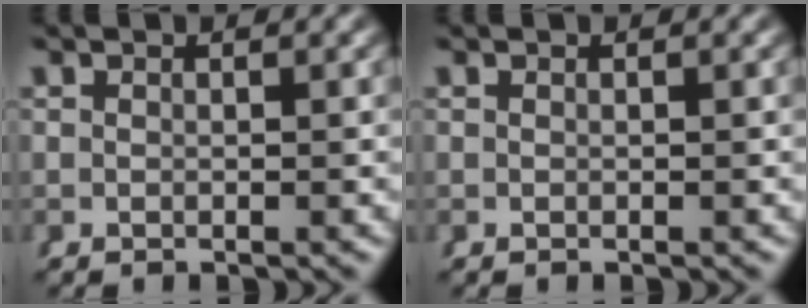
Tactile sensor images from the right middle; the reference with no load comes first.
{"total": 0.0}